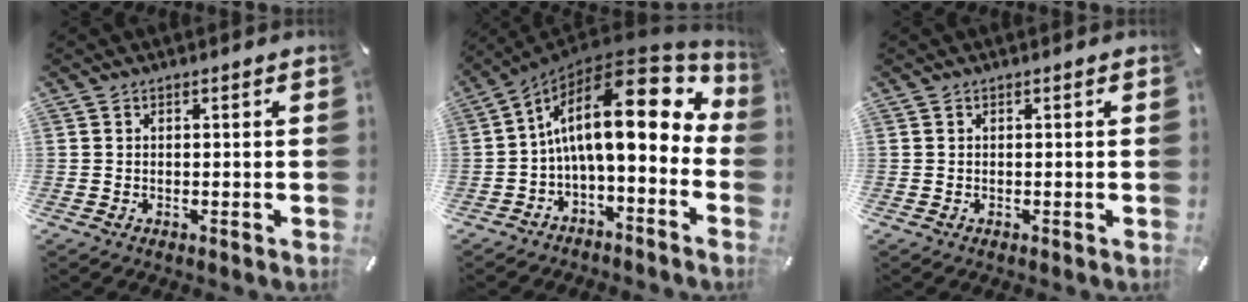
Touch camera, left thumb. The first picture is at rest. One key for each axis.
{"total": 20.4, "fx": 4.5, "fy": 8.4, "fz": 18.0, "tx": -0.295, "ty": -0.040, "tz": 0.070}
{"total": 0.0}